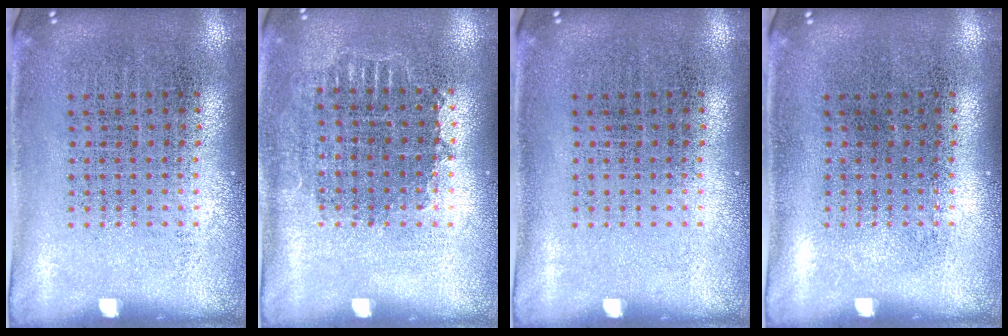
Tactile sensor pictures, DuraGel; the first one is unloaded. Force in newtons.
{"total": 0.9, "press": 0.9, "slide": 0.2}
{"total": 0.0}
{"total": 0.0}